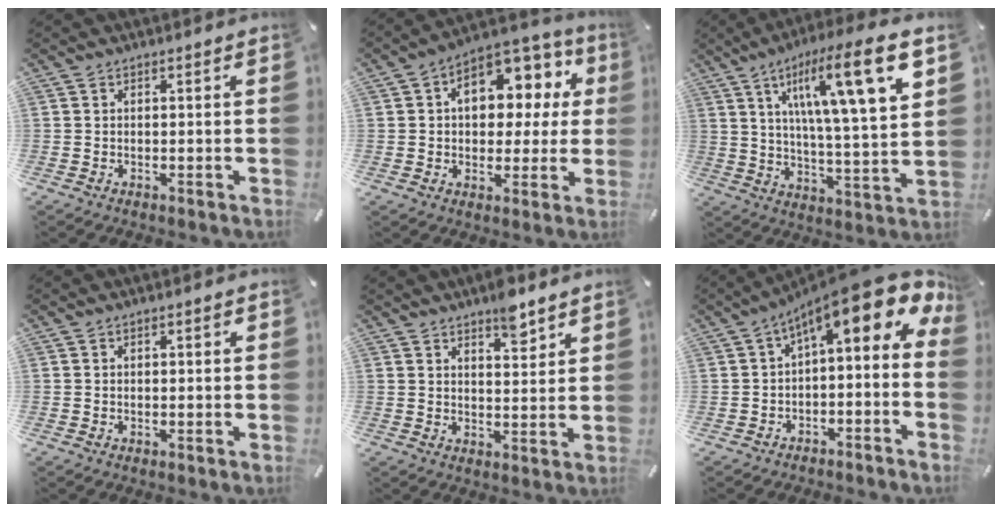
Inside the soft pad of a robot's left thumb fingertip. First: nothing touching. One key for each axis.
{"total": 12.3, "fx": 2.9, "fy": 8.7, "fz": 8.3, "tx": -0.116, "ty": -0.015, "tz": 0.051}
{"total": 17.9, "fx": 9.2, "fy": 3.7, "fz": 15.0, "tx": -0.236, "ty": -0.040, "tz": 0.134}
{"total": 0.6, "fx": 0.3, "fy": 0.4, "fz": 0.4, "tx": -0.008, "ty": 0.004, "tz": 0.004}
{"total": 6.2, "fx": 5.1, "fy": 2.1, "fz": 2.8, "tx": -0.018, "ty": -0.040, "tz": 0.084}
{"total": 13.0, "fx": 6.5, "fy": 4.2, "fz": 10.5, "tx": -0.159, "ty": -0.053, "tz": 0.107}